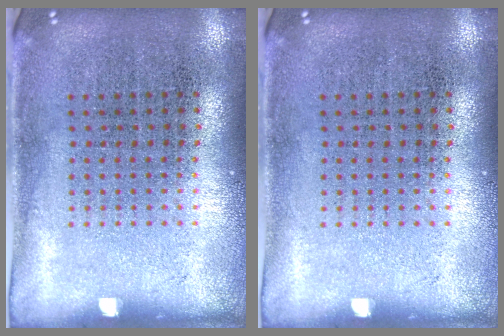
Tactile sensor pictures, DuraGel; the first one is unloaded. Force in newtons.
{"total": 0.0}